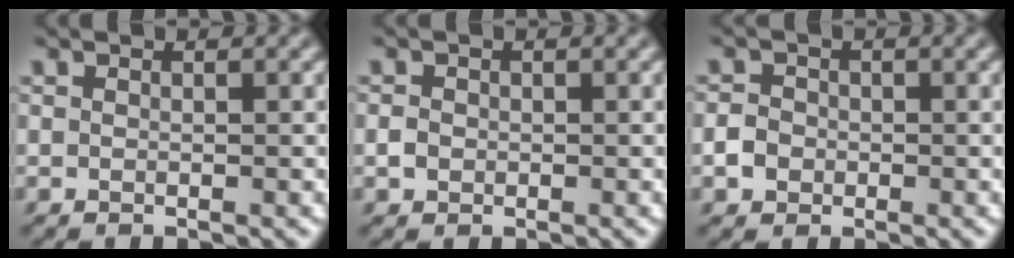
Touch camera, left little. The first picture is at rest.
{"total": 1.0, "force": [-0.3, 0.9, 0.4], "torque": [-0.009, -0.001, -0.008]}
{"total": 1.8, "force": [-0.6, 1.5, 0.6], "torque": [-0.010, 0.001, -0.017]}